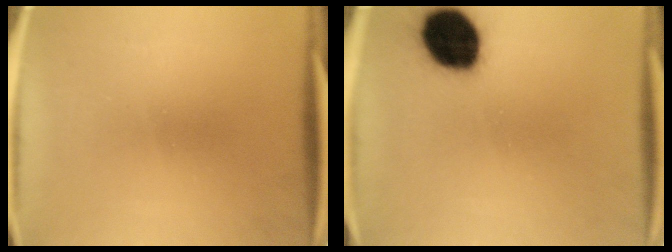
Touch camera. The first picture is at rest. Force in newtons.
{"total": 15.8}